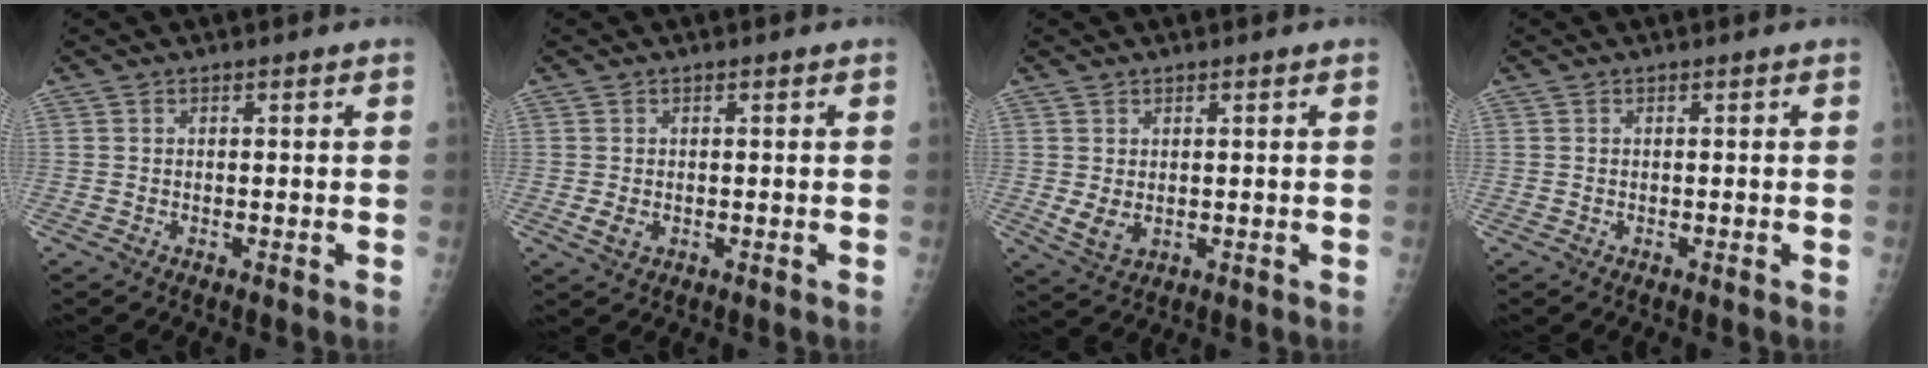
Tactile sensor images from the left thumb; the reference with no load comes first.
{"total": 2.1, "force": [-0.1, 1.4, 1.5], "torque": [-0.027, -0.004, 0.001]}
{"total": 3.7, "force": [0.4, 2.3, 2.8], "torque": [-0.045, -0.012, 0.017]}
{"total": 0.0}